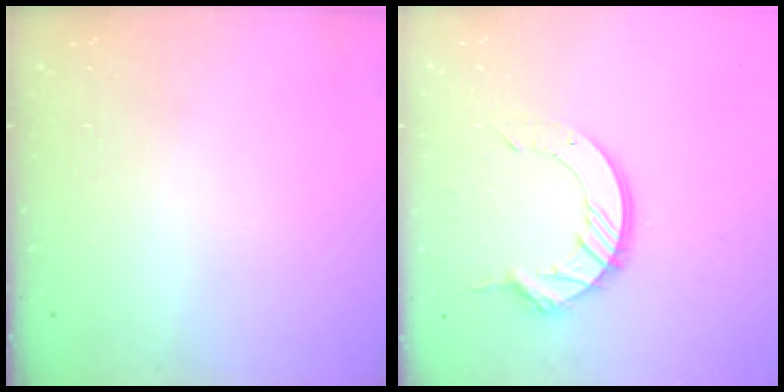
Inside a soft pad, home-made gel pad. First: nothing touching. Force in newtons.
{"total": 12.2, "press": 12.1, "slide": 1.1}